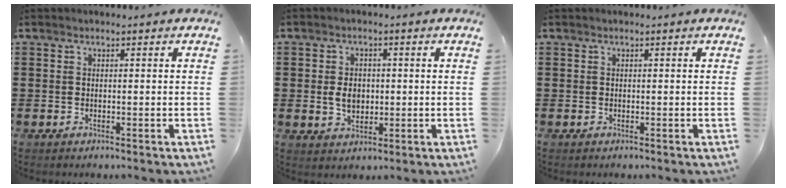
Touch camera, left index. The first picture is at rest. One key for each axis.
{"total": 4.2, "fx": 0.1, "fy": 2.9, "fz": 3.1, "tx": -0.056, "ty": 0.005, "tz": -0.001}
{"total": 0.0}